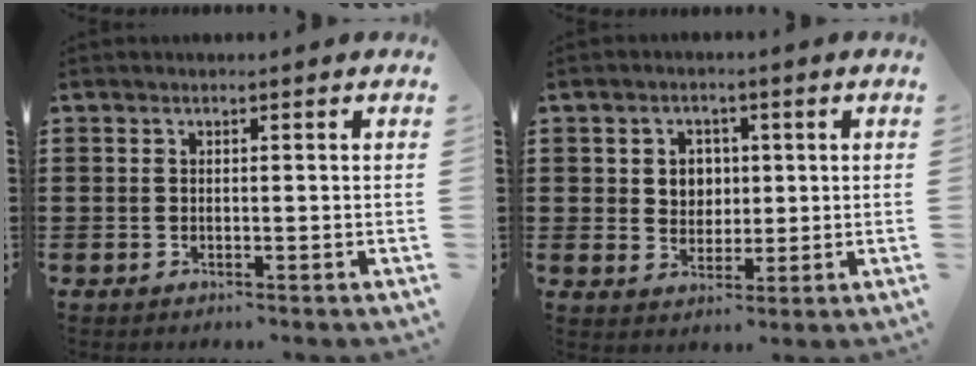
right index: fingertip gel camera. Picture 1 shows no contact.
{"total": 3.8, "force": [0.9, 3.4, 1.3], "torque": [-0.040, 0.012, 0.012]}